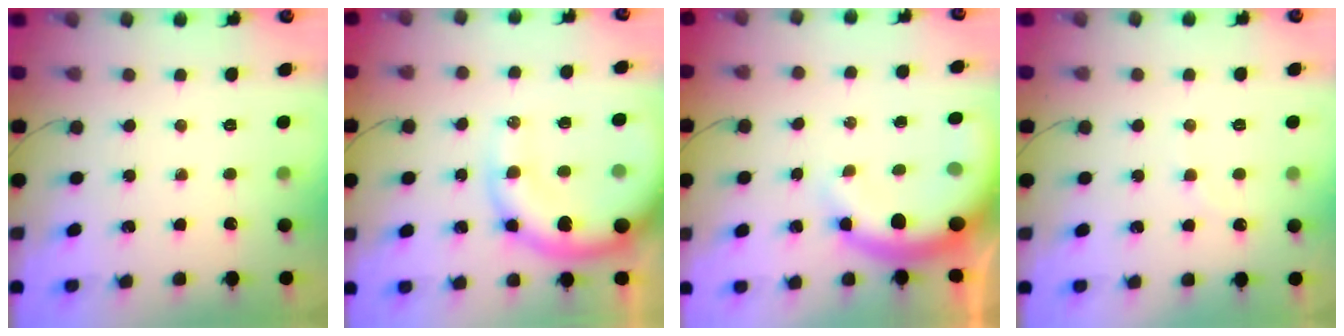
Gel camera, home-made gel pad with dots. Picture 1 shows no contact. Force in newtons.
{"total": 18.1, "press": 17.7, "slide": 4.0}
{"total": 10.0, "press": 9.8, "slide": 2.0}
{"total": 3.9, "press": 3.8, "slide": 0.6}